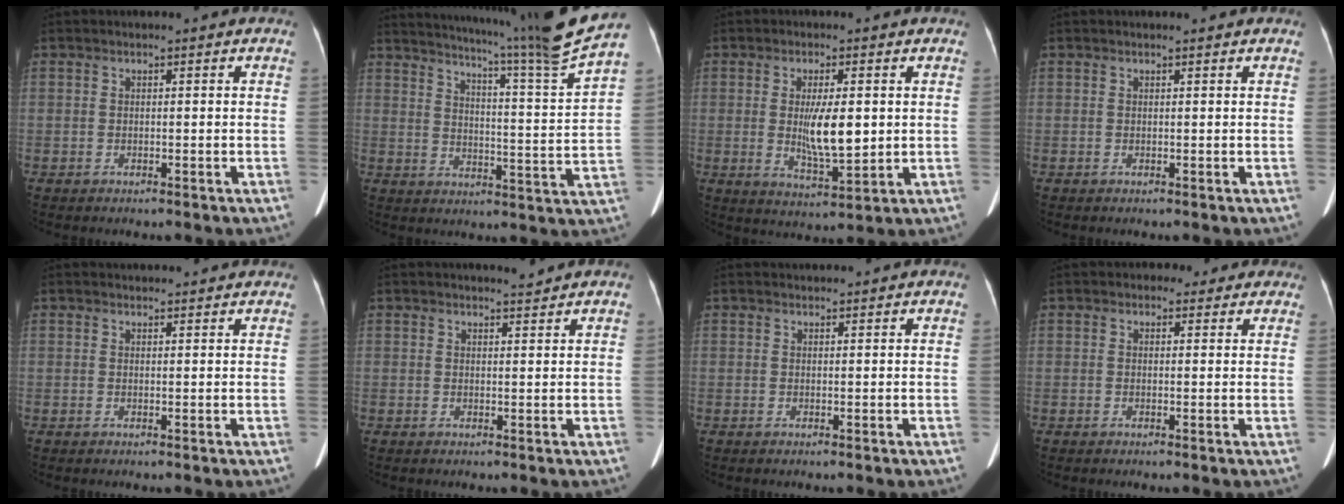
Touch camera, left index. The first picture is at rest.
{"total": 19.4, "force": [16.5, -3.3, 9.7], "torque": [-0.161, -0.067, 0.213]}
{"total": 7.2, "force": [0.4, 1.6, 7.0], "torque": [-0.126, -0.018, 0.013]}
{"total": 0.9, "force": [0.8, 0.0, 0.3], "torque": [-0.009, 0.004, 0.011]}
{"total": 5.0, "force": [4.9, 0.7, 0.9], "torque": [-0.011, 0.023, 0.053]}
{"total": 1.7, "force": [1.6, -0.3, 0.1], "torque": [-0.005, -0.012, 0.027]}
{"total": 2.1, "force": [2.1, 0.1, 0.1], "torque": [-0.009, 0.018, 0.031]}
{"total": 3.6, "force": [2.9, 2.1, 0.3], "torque": [0.008, 0.000, 0.022]}